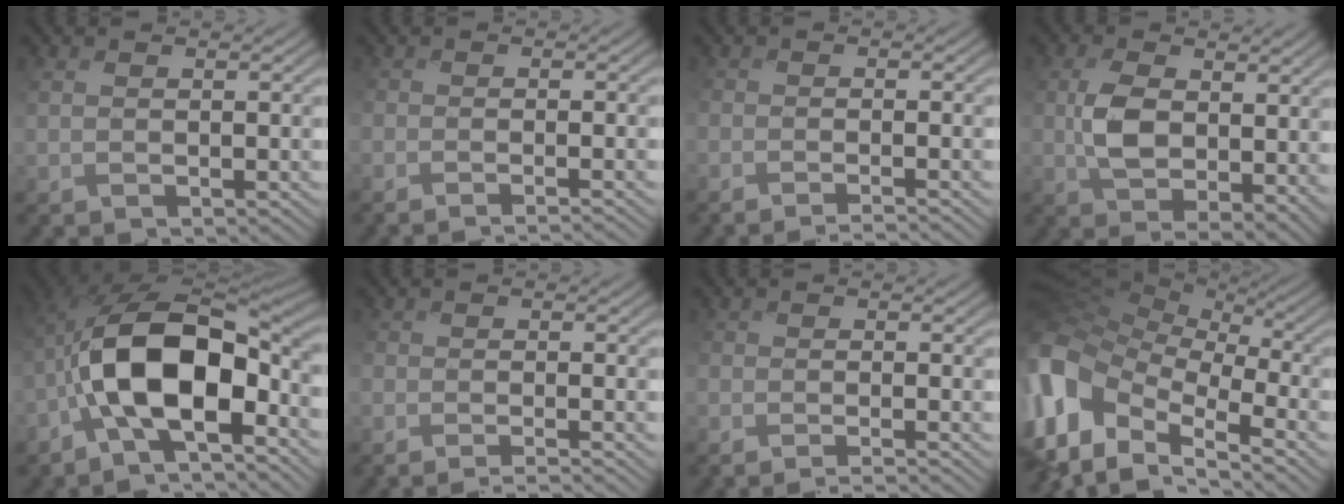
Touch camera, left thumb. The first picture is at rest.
{"total": 3.5, "force": [-2.6, 0.8, 2.2], "torque": [-0.025, -0.004, -0.029]}
{"total": 3.8, "force": [-3.0, 0.8, 2.2], "torque": [-0.029, -0.003, -0.042]}
{"total": 8.3, "force": [1.1, 4.7, 6.8], "torque": [-0.135, -0.001, 0.020]}
{"total": 15.6, "force": [-3.0, 7.6, 13.3], "torque": [-0.232, 0.010, -0.063]}
{"total": 3.9, "force": [-3.1, 0.7, 2.3], "torque": [-0.031, -0.002, -0.046]}
{"total": 3.8, "force": [-3.0, 0.7, 2.2], "torque": [-0.029, -0.003, -0.044]}
{"total": 14.3, "force": [-3.4, 9.7, 10.0], "torque": [-0.287, -0.020, -0.052]}